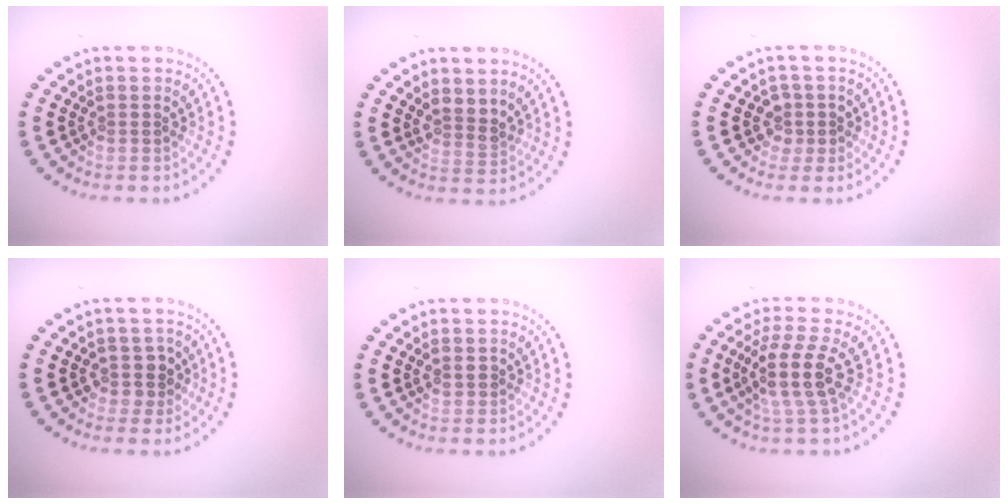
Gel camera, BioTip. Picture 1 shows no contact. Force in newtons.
{"total": 1.9, "press": 1.4, "slide": 1.2}
{"total": 1.8, "press": 1.5, "slide": 1.1}
{"total": 1.9, "press": 1.6, "slide": 1.0}
{"total": 0.5, "press": 0.4, "slide": 0.3}
{"total": 4.0, "press": 3.1, "slide": 2.5}